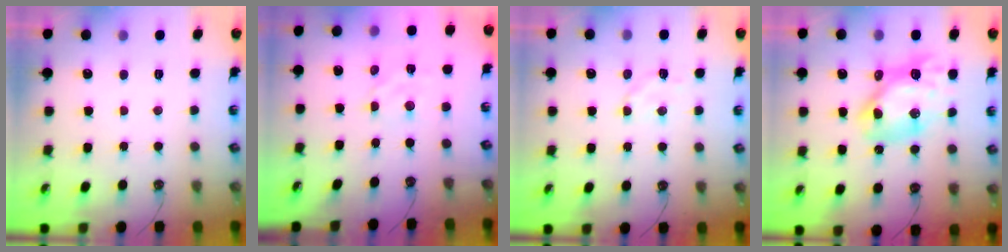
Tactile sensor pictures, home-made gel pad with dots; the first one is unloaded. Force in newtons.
{"total": 3.2, "press": 3.2, "slide": 0.3}
{"total": 5.8, "press": 5.7, "slide": 1.2}
{"total": 13.4, "press": 13.3, "slide": 1.6}